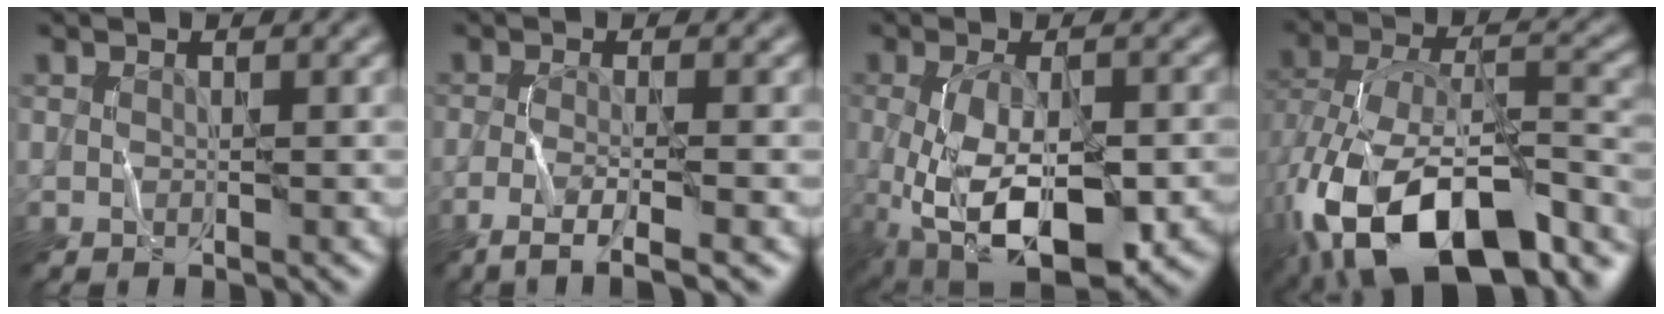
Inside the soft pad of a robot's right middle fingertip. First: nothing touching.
{"total": 3.8, "force": [-2.4, 0.7, 2.9], "torque": [-0.044, 0.006, -0.052]}
{"total": 11.0, "force": [-4.0, 5.3, 8.8], "torque": [-0.180, -0.035, -0.045]}
{"total": 16.3, "force": [-8.6, 8.3, 11.1], "torque": [-0.198, -0.015, -0.136]}